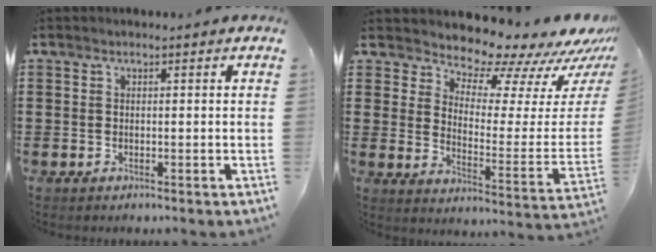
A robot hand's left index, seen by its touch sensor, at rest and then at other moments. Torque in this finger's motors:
{"motor_torque": [1.17, -0.97, 0.24, 0.01]}